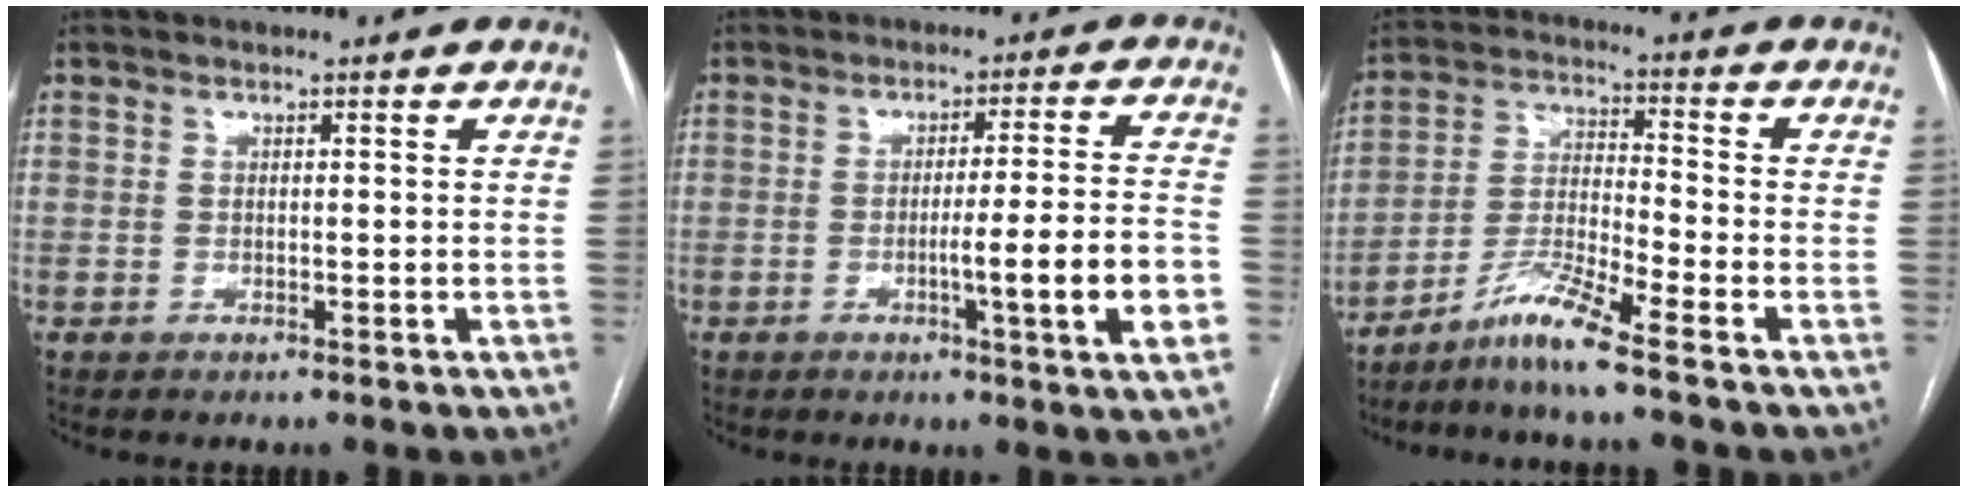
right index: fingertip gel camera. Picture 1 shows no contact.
{"total": 10.0, "force": [-3.0, -1.0, 9.5], "torque": [-0.136, -0.010, -0.045]}
{"total": 7.7, "force": [-6.0, -0.9, 4.7], "torque": [-0.101, -0.019, -0.121]}